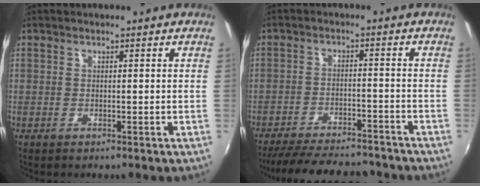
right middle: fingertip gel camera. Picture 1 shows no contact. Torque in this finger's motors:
{"motor_torque": [1.08, -1.06, 0.39, 0.08]}